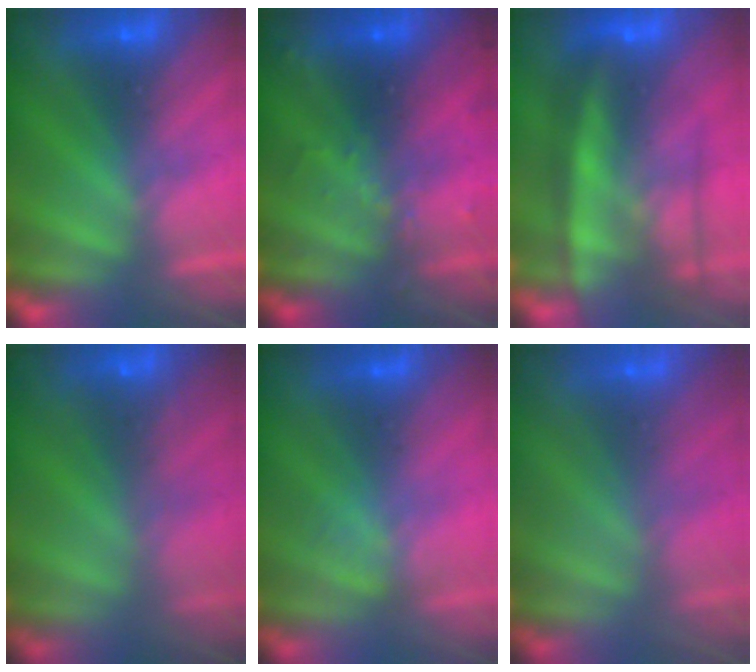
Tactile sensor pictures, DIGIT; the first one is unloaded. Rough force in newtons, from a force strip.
{"total": 2.9}
{"total": 7.0}
{"total": 7.1}
{"total": 2.4}
{"total": 1.7}